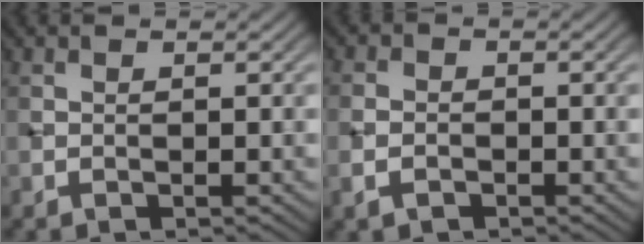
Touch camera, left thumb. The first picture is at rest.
{"total": 2.5, "force": [-1.2, 1.8, 1.4], "torque": [-0.030, -0.003, -0.029]}